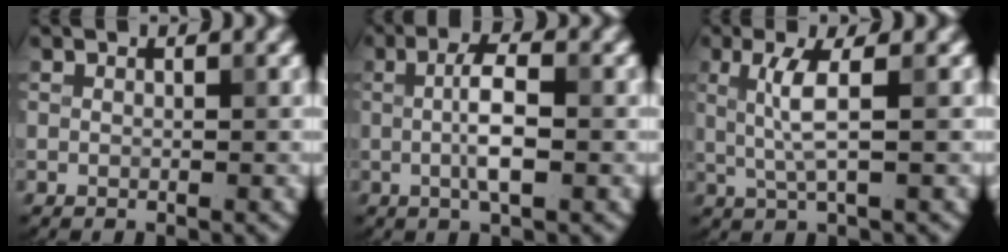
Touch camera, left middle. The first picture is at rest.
{"total": 3.7, "force": [-0.1, 0.9, 3.6], "torque": [-0.067, 0.003, -0.004]}
{"total": 3.1, "force": [0.5, 0.5, 3.0], "torque": [-0.068, -0.002, 0.011]}